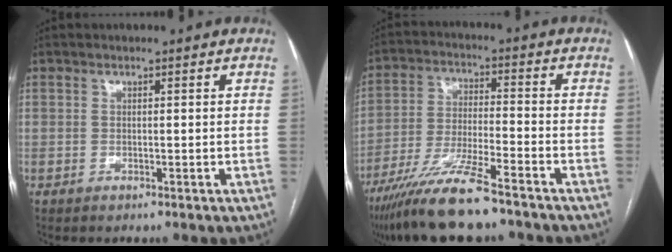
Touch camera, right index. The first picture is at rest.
{"total": 12.5, "force": [-9.6, 0.9, 7.9], "torque": [-0.152, -0.030, -0.171]}